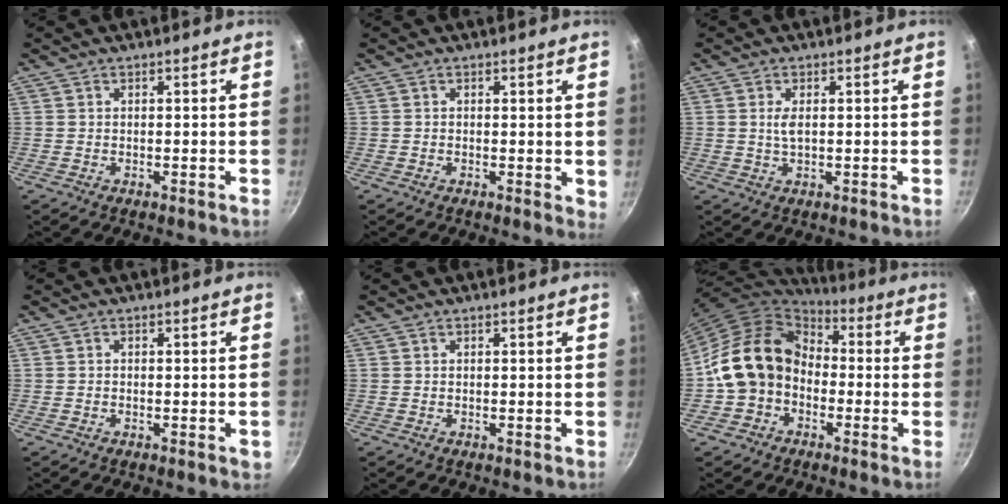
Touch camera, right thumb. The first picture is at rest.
{"total": 1.6, "force": [0.4, 0.8, 1.3], "torque": [-0.015, -0.002, 0.003]}
{"total": 2.4, "force": [0.4, 1.0, 2.2], "torque": [-0.043, -0.001, 0.008]}
{"total": 1.1, "force": [-0.5, 0.5, 0.9], "torque": [-0.011, 0.003, -0.010]}
{"total": 0.0}
{"total": 14.7, "force": [-2.1, 11.8, 8.4], "torque": [-0.116, 0.050, -0.056]}